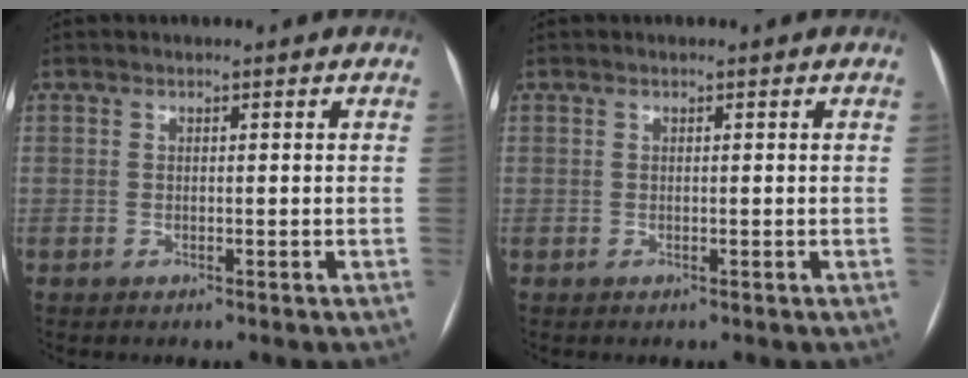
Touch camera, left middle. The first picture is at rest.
{"total": 0.0}